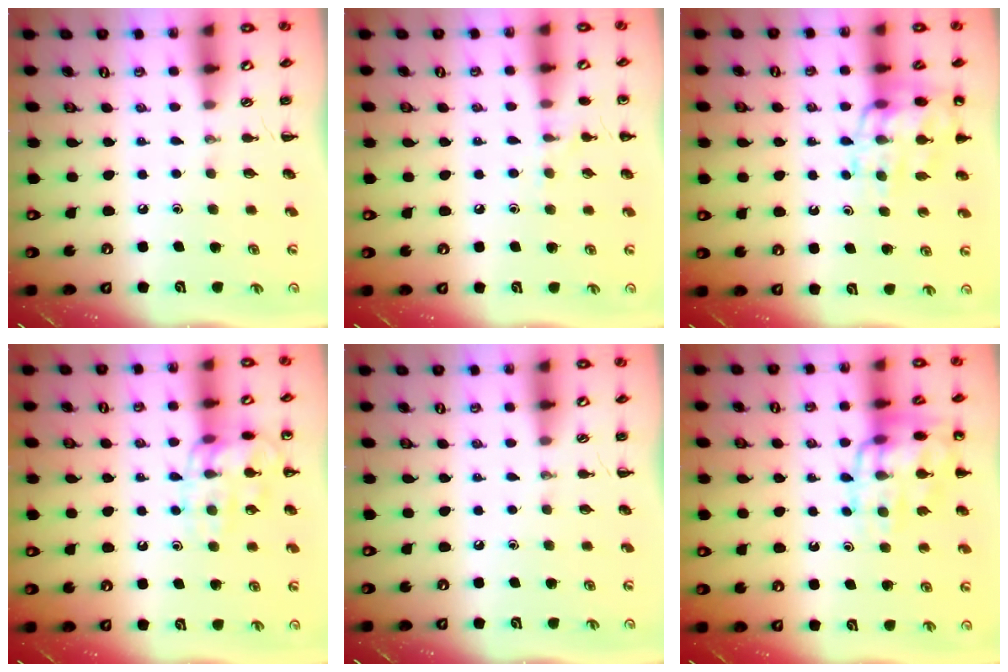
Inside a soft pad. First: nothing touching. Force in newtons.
{"total": 7.1, "press": 6.8, "slide": 2.0}
{"total": 15.7, "press": 15.4, "slide": 3.0}
{"total": 13.1, "press": 13.1, "slide": 0.4}
{"total": 0.0}
{"total": 14.0, "press": 13.9, "slide": 1.2}